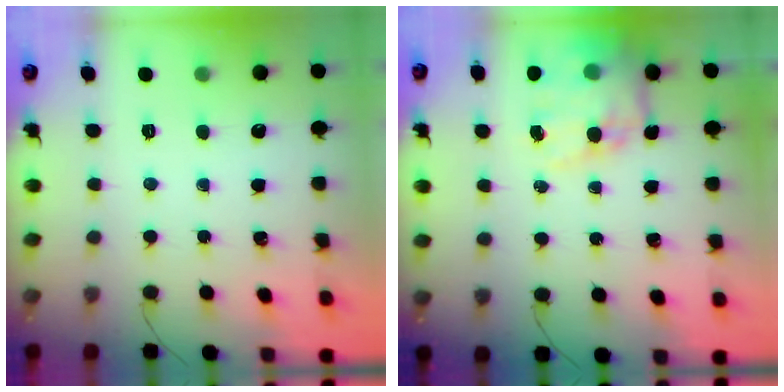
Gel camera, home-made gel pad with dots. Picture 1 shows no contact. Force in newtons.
{"total": 15.2, "press": 14.8, "slide": 3.6}